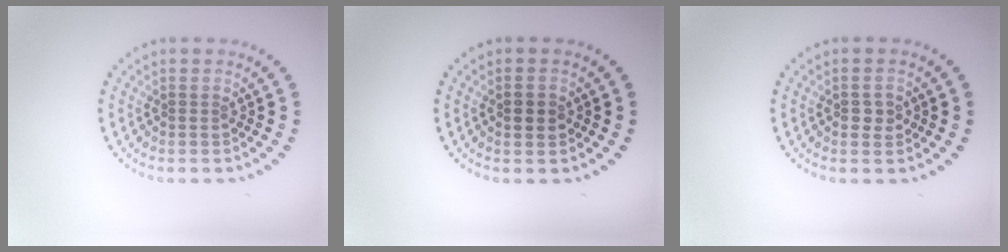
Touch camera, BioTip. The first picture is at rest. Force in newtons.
{"total": 2.1, "press": 2.1, "slide": 0.1}
{"total": 1.3, "press": 1.3, "slide": 0.1}